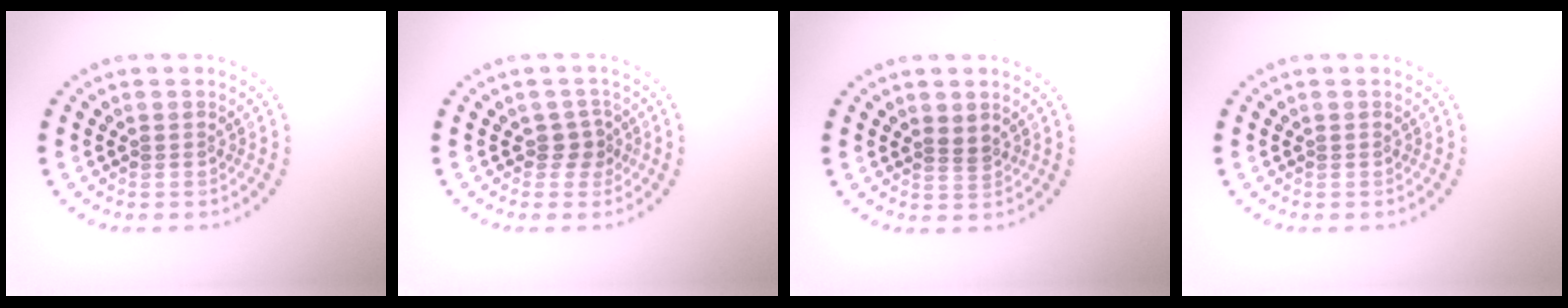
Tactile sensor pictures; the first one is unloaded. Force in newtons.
{"total": 1.6, "press": 1.3, "slide": 1.0}
{"total": 1.2, "press": 1.0, "slide": 0.7}
{"total": 0.0}